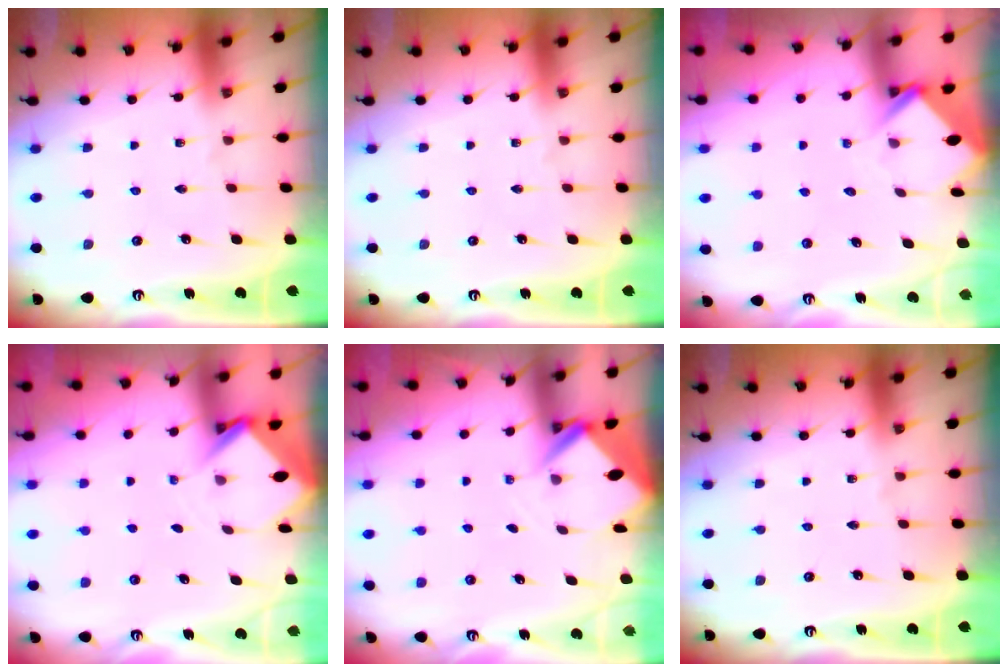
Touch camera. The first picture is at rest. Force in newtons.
{"total": 0.0}
{"total": 3.9, "press": 3.9, "slide": 0.2}
{"total": 2.9, "press": 2.9, "slide": 0.2}
{"total": 2.7, "press": 2.7, "slide": 0.1}
{"total": 0.0}